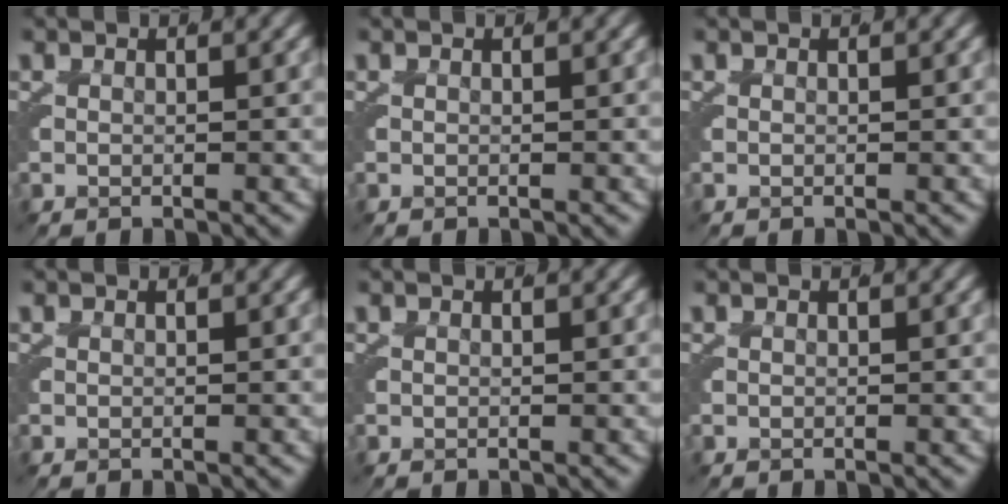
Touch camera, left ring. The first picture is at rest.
{"total": 0.0}
{"total": 0.0}
{"total": 0.0}
{"total": 0.0}
{"total": 0.0}